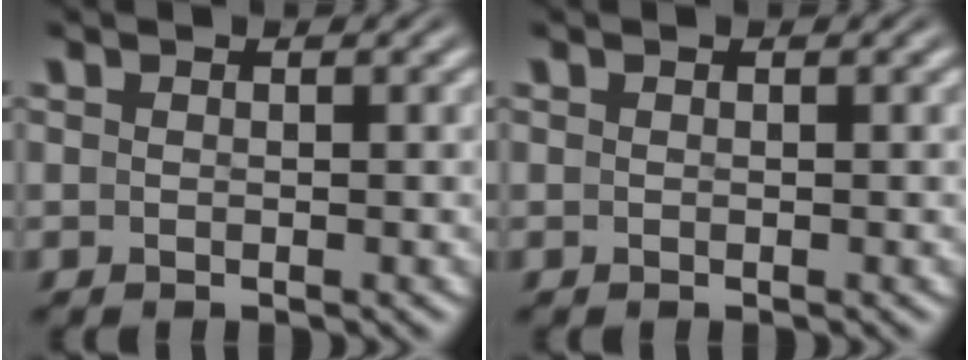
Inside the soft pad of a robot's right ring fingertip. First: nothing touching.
{"total": 0.0}